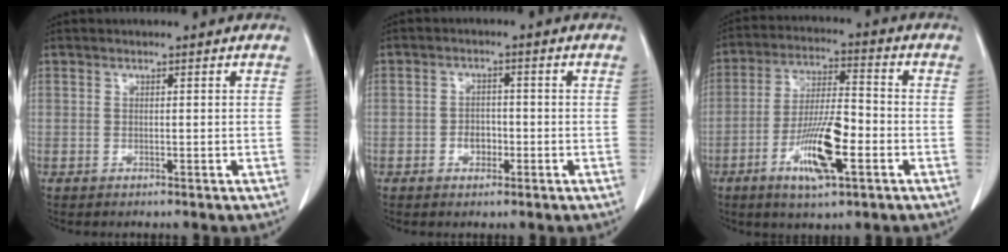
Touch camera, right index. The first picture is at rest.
{"total": 2.6, "force": [-1.1, 1.9, 1.6], "torque": [-0.019, 0.006, -0.015]}
{"total": 11.7, "force": [-4.5, 2.4, 10.5], "torque": [-0.198, -0.005, -0.080]}